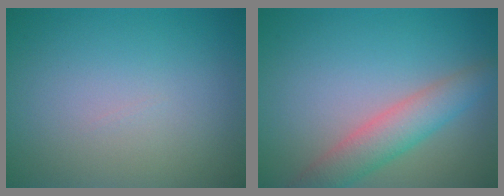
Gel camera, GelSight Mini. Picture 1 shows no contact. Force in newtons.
{"total": 4.1, "press": 4.1, "slide": 0.2}